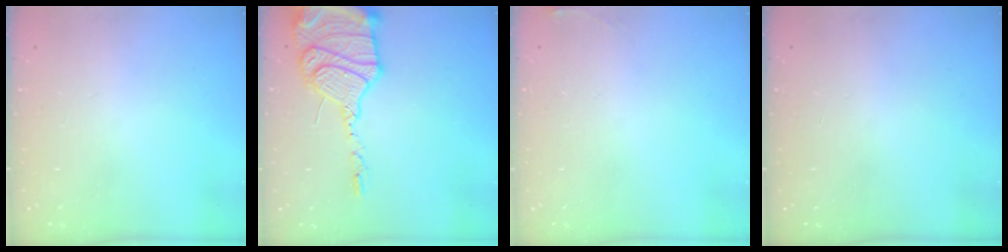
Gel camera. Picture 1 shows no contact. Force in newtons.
{"total": 20.5, "press": 19.8, "slide": 5.4}
{"total": 3.7, "press": 3.7, "slide": 0.5}
{"total": 0.0}